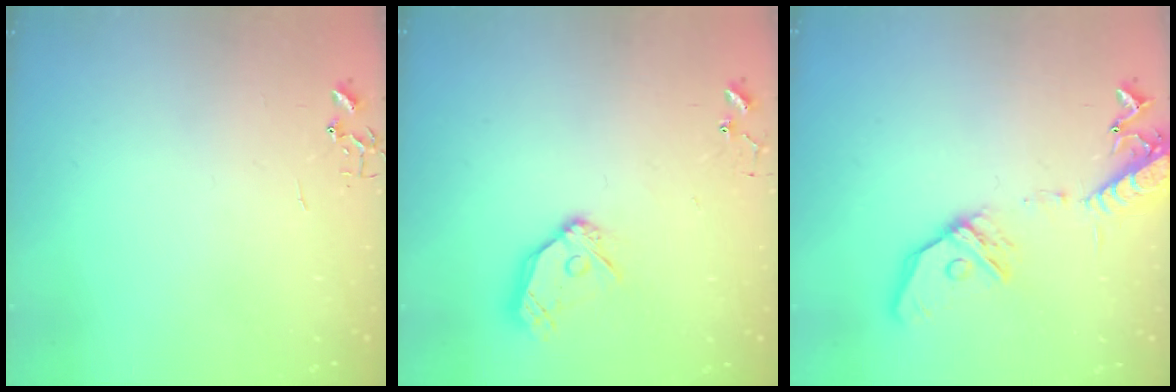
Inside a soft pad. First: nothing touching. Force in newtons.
{"total": 12.1, "press": 12.0, "slide": 1.3}
{"total": 16.0, "press": 15.7, "slide": 3.1}